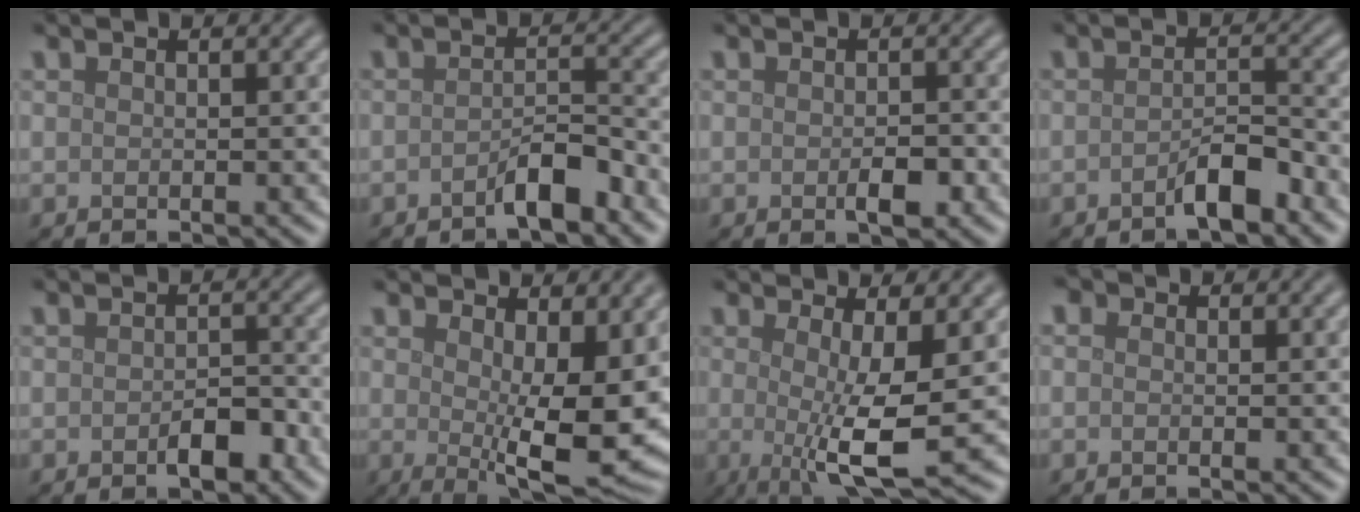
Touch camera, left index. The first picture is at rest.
{"total": 2.9, "force": [-2.0, 0.7, 2.0], "torque": [-0.031, 0.010, -0.036]}
{"total": 2.0, "force": [-0.7, 0.8, 1.6], "torque": [-0.023, -0.002, -0.011]}
{"total": 2.9, "force": [-1.9, 0.8, 2.0], "torque": [-0.031, 0.008, -0.034]}
{"total": 2.5, "force": [-1.2, 1.2, 1.8], "torque": [-0.024, 0.002, -0.019]}
{"total": 9.9, "force": [0.8, 3.3, 9.2], "torque": [-0.128, -0.024, 0.018]}
{"total": 6.9, "force": [-0.3, 1.7, 6.7], "torque": [-0.097, -0.012, -0.005]}
{"total": 1.3, "force": [0.5, 0.9, 0.8], "torque": [-0.006, 0.003, -0.007]}